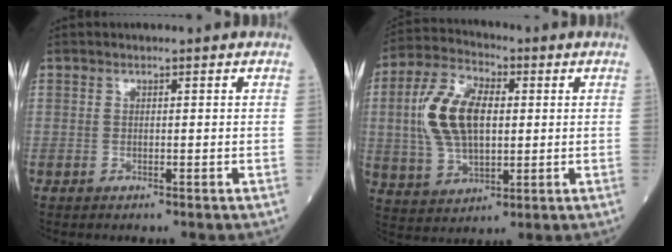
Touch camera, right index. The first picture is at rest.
{"total": 12.7, "force": [1.5, 6.5, 10.9], "torque": [-0.238, 0.019, 0.033]}